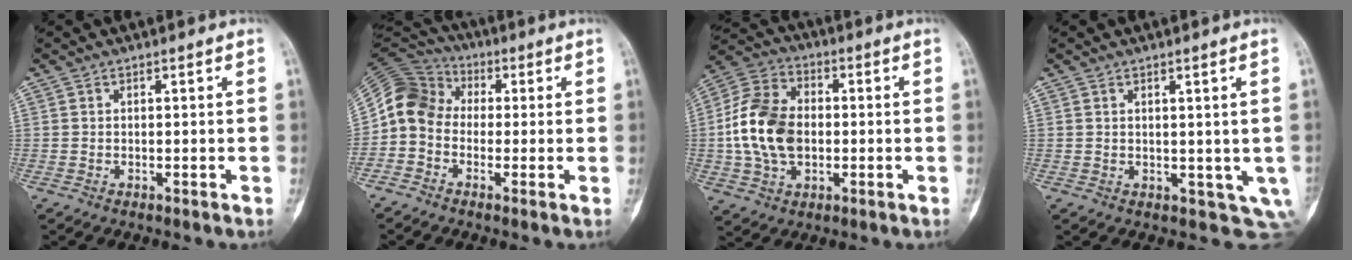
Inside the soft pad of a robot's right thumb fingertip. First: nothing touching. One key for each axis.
{"total": 10.0, "fx": -0.8, "fy": 8.6, "fz": 5.1, "tx": -0.088, "ty": 0.044, "tz": -0.033}
{"total": 15.1, "fx": -0.8, "fy": 10.5, "fz": 10.8, "tx": -0.197, "ty": 0.021, "tz": -0.016}
{"total": 4.8, "fx": 0.9, "fy": 2.9, "fz": 3.7, "tx": -0.026, "ty": -0.014, "tz": 0.026}